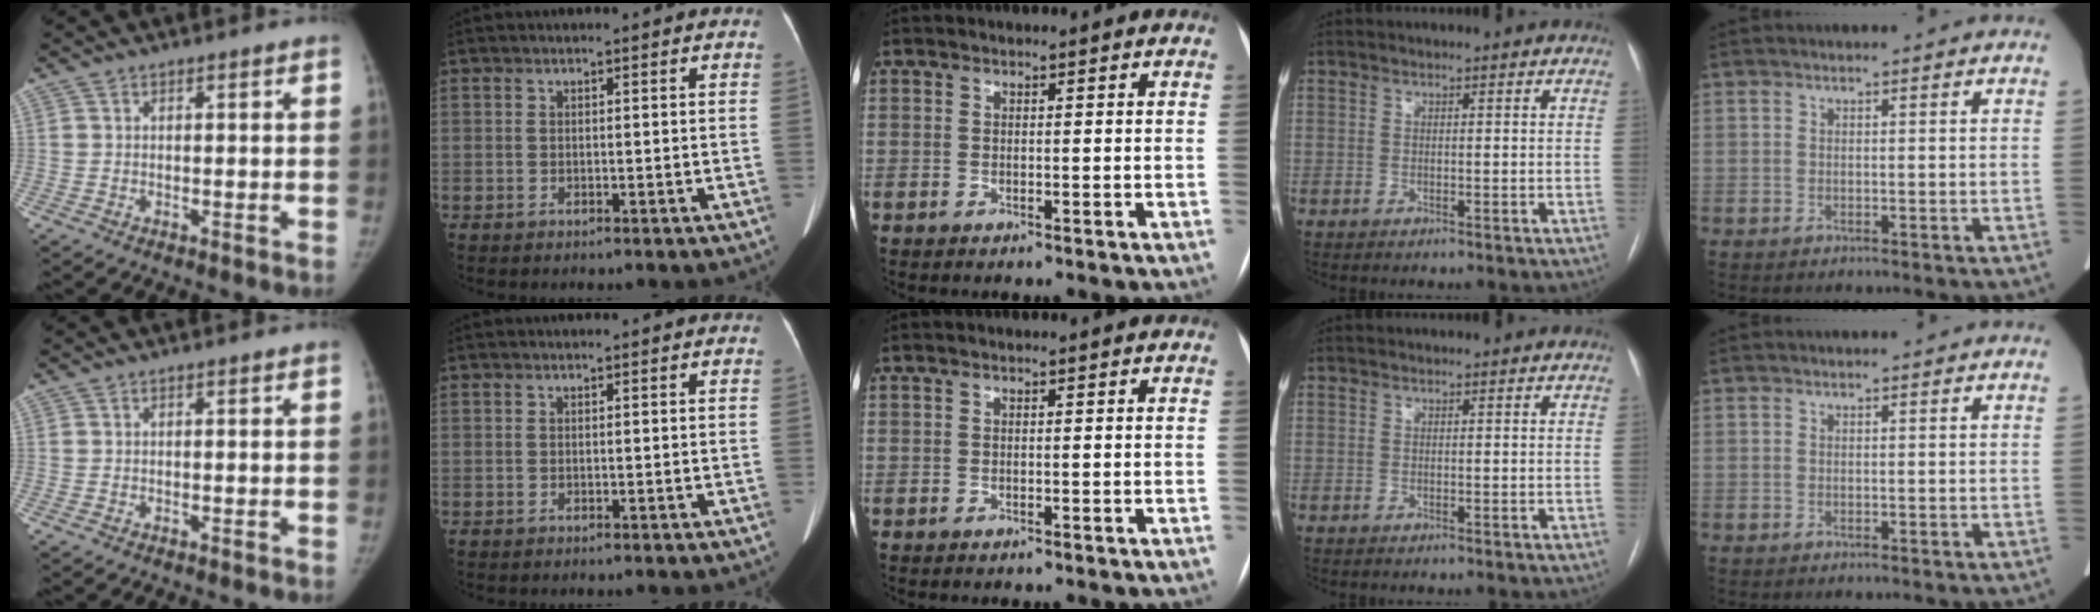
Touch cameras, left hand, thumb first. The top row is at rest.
{}